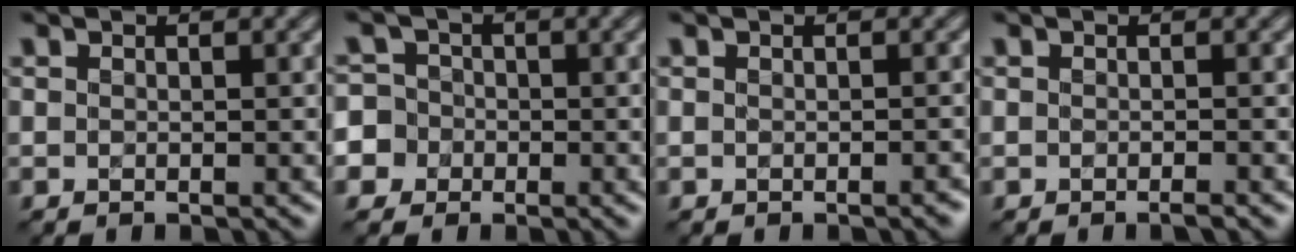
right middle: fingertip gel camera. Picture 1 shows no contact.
{"total": 5.0, "force": [-2.1, 4.5, 0.6], "torque": [-0.003, 0.011, -0.062]}
{"total": 0.8, "force": [-0.4, 0.3, 0.7], "torque": [0.001, 0.005, -0.007]}
{"total": 0.8, "force": [-0.6, 0.0, 0.6], "torque": [-0.006, 0.002, -0.012]}